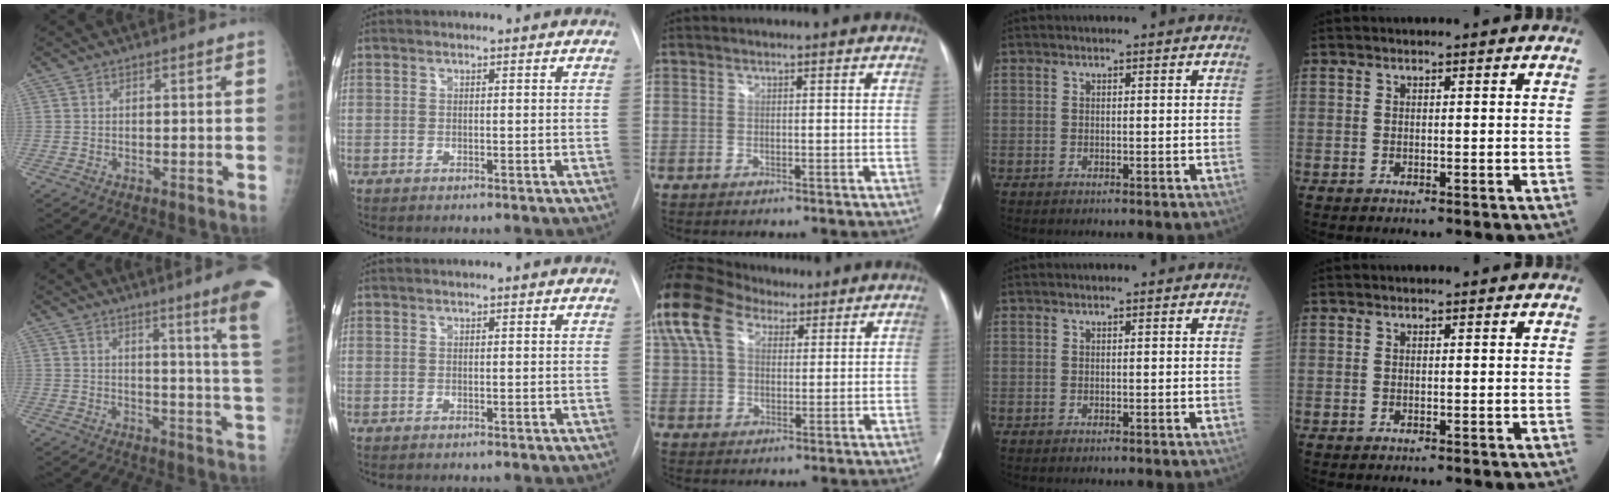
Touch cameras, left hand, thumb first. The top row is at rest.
{"thumb": {"total": 13.6, "force": [8.6, -1.0, 10.5], "torque": [-0.127, -0.065, 0.094]}, "index": {"total": 1.0, "force": [0.9, 0.1, 0.4], "torque": [-0.006, 0.017, 0.013]}, "middle": {"total": 24.0, "force": [13.4, 15.7, 12.1], "torque": [-0.353, 0.107, 0.250]}}